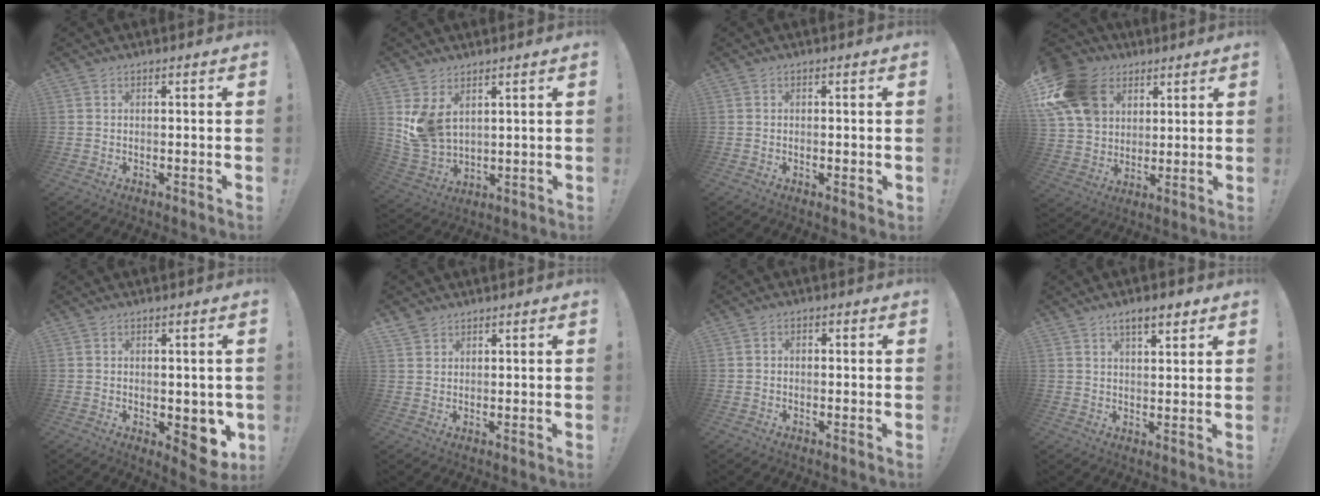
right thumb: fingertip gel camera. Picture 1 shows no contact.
{"total": 8.7, "force": [3.7, 5.7, 5.5], "torque": [-0.101, -0.022, 0.077]}
{"total": 0.9, "force": [0.2, 0.4, 0.8], "torque": [-0.006, -0.001, 0.002]}
{"total": 19.4, "force": [8.0, 14.5, 10.0], "torque": [-0.180, -0.023, 0.158]}
{"total": 5.8, "force": [-1.1, 3.5, 4.4], "torque": [-0.034, -0.001, -0.012]}
{"total": 2.6, "force": [2.2, 1.4, 0.2], "torque": [0.005, -0.015, 0.042]}
{"total": 1.6, "force": [-1.0, 0.9, 0.8], "torque": [-0.015, 0.008, -0.019]}
{"total": 6.1, "force": [4.0, 2.3, 4.0], "torque": [-0.061, -0.014, 0.068]}